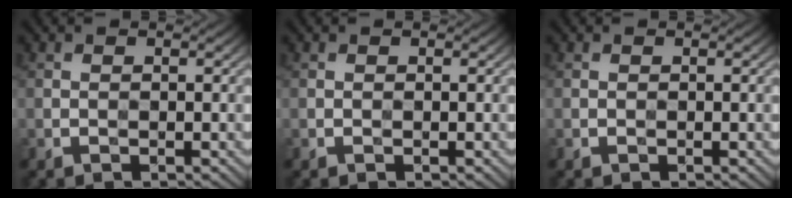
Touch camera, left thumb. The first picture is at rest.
{"total": 0.0}
{"total": 0.0}